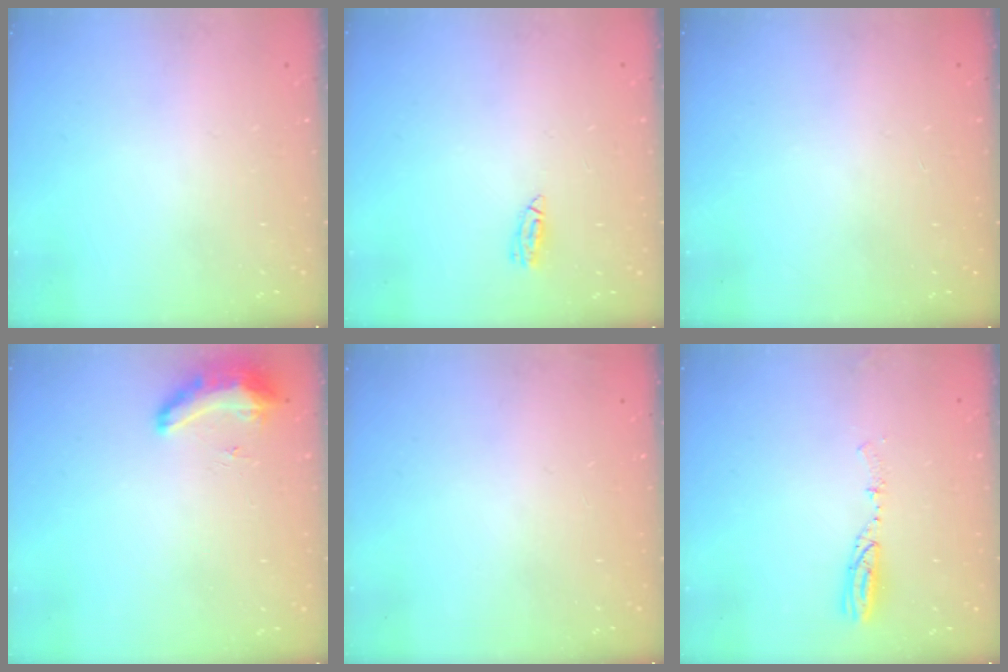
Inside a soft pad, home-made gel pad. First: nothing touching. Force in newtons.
{"total": 4.8, "press": 4.8, "slide": 0.1}
{"total": 0.9, "press": 0.0, "slide": 0.9}
{"total": 8.3, "press": 8.2, "slide": 1.6}
{"total": 2.2, "press": 2.1, "slide": 0.8}
{"total": 4.7, "press": 4.7, "slide": 0.4}